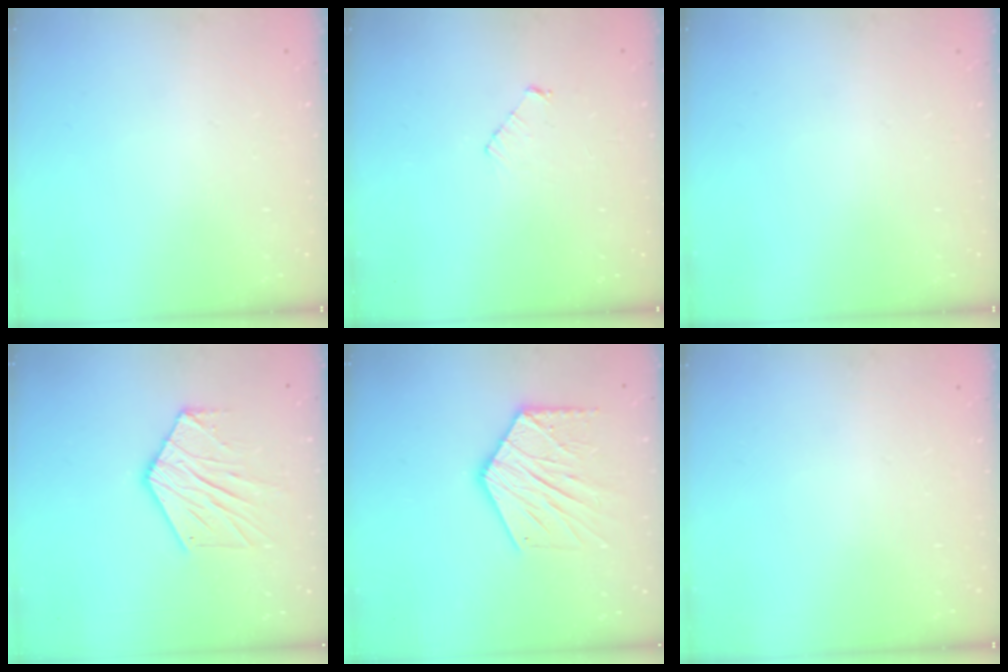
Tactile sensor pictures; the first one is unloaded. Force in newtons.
{"total": 3.8, "press": 3.8, "slide": 0.4}
{"total": 0.0}
{"total": 12.3, "press": 12.3, "slide": 0.9}
{"total": 16.7, "press": 16.6, "slide": 1.3}
{"total": 0.0}